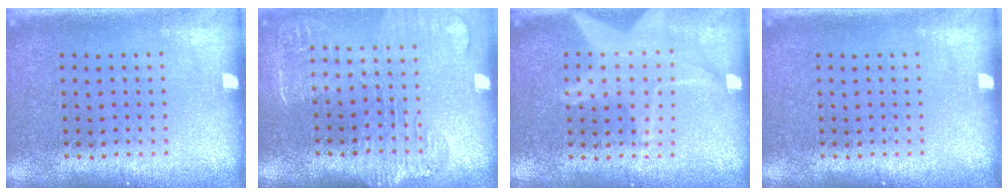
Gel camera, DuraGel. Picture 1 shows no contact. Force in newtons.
{"total": 1.8, "press": 1.6, "slide": 0.9}
{"total": 1.6, "press": 1.6, "slide": 0.2}
{"total": 0.0}